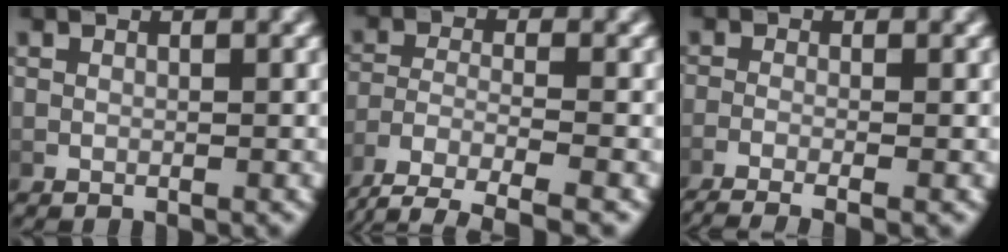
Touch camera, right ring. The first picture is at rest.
{"total": 4.7, "force": [-2.8, 2.1, 3.2], "torque": [-0.065, -0.018, -0.035]}
{"total": 5.2, "force": [-4.2, 1.3, 2.9], "torque": [-0.053, -0.018, -0.059]}